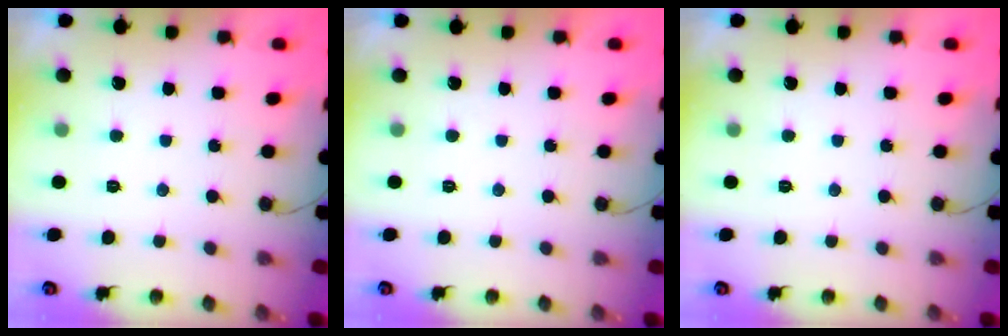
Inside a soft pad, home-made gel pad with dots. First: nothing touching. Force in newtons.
{"total": 1.7, "press": 1.7, "slide": 0.0}
{"total": 0.0}